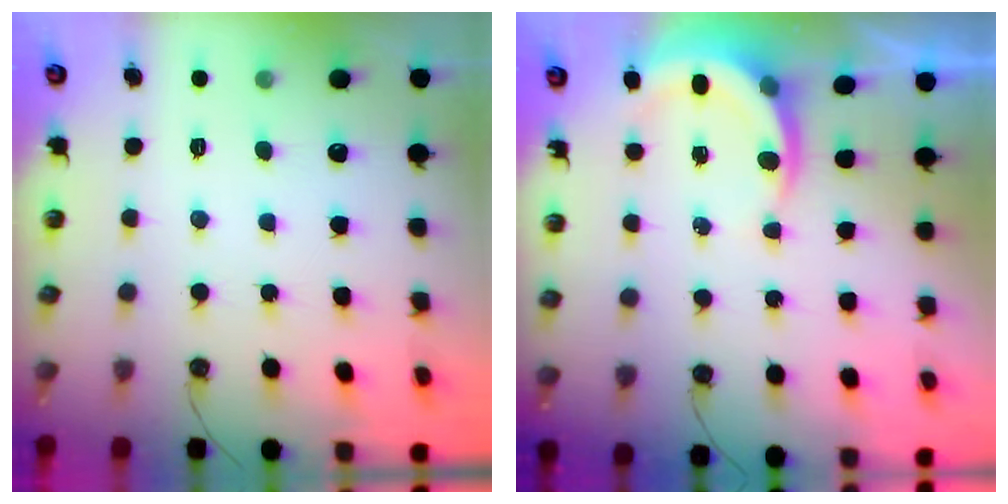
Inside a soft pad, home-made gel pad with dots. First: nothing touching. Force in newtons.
{"total": 5.0, "press": 4.9, "slide": 0.7}